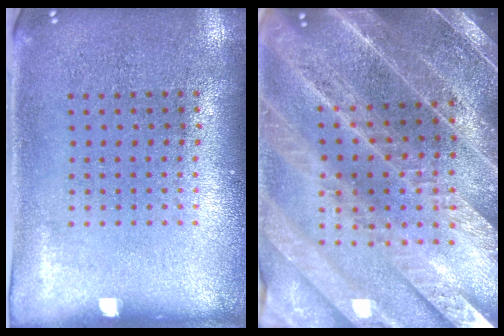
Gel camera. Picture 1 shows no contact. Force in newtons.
{"total": 4.0, "press": 3.7, "slide": 1.4}